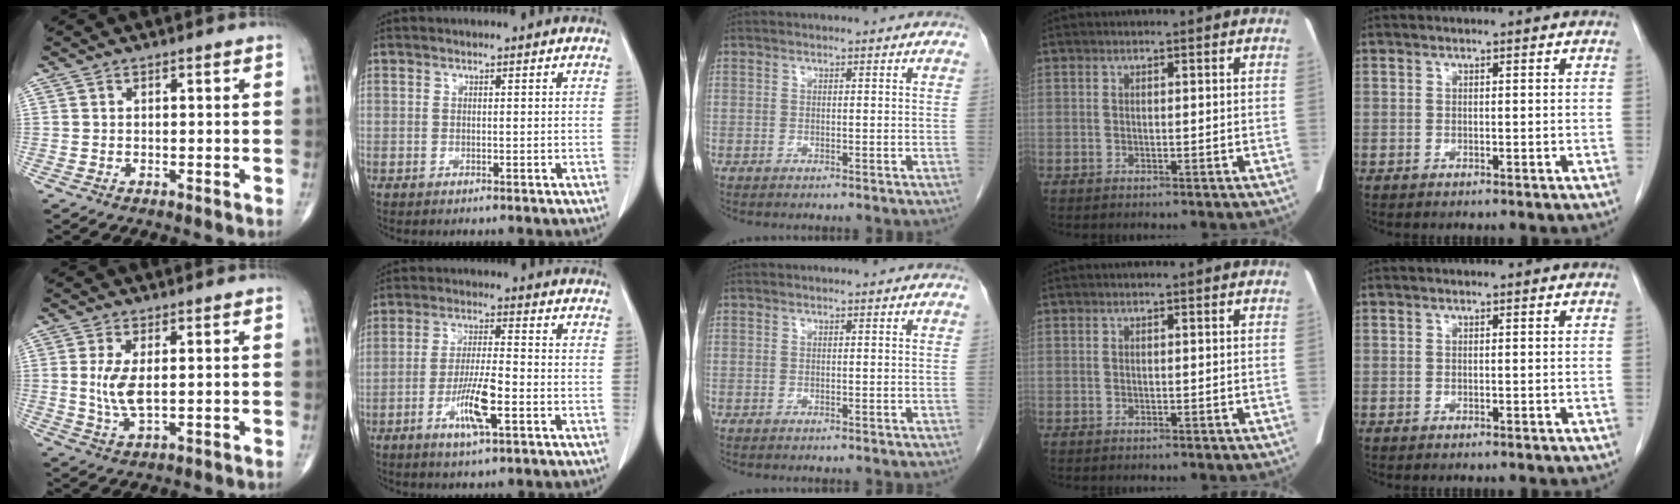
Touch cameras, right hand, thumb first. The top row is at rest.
{"thumb": {"total": 5.9, "force": [0.7, 2.4, 5.4], "torque": [-0.116, -0.011, 0.019]}, "index": {"total": 7.7, "force": [-3.0, 0.9, 7.0], "torque": [-0.133, -0.006, -0.052]}}